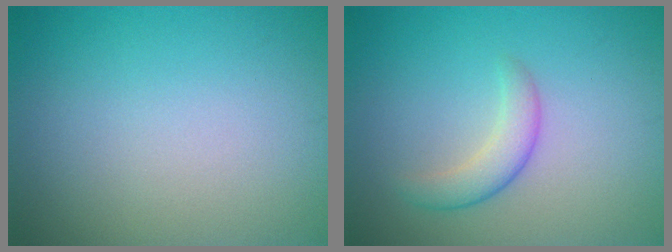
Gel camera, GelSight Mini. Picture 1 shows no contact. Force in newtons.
{"total": 2.4, "press": 2.4, "slide": 0.1}